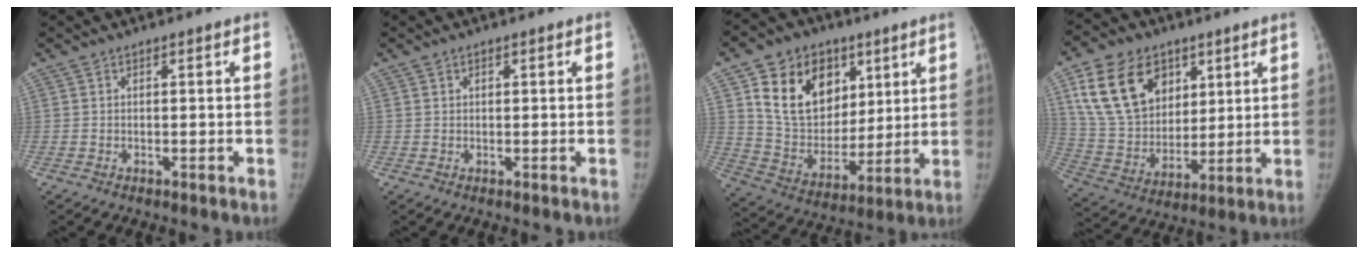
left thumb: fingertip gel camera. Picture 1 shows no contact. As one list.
[{"total": 0.8, "force": [0.4, 0.6, 0.4], "torque": [0.000, -0.001, 0.006]}, {"total": 19.9, "force": [8.4, 14.8, 10.3], "torque": [-0.141, -0.028, 0.157]}, {"total": 19.3, "force": [8.6, 13.8, 10.5], "torque": [-0.169, -0.022, 0.168]}]